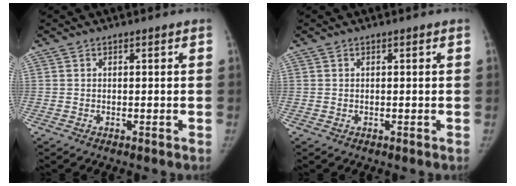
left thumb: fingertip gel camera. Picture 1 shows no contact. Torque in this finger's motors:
{"motor_torque": [-0.08, -0.06, 0.12, -0.17, -0.05]}